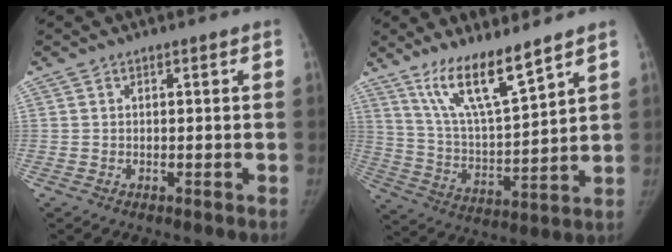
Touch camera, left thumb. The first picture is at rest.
{"total": 13.5, "force": [9.8, 2.4, 9.0], "torque": [-0.151, -0.064, 0.194]}